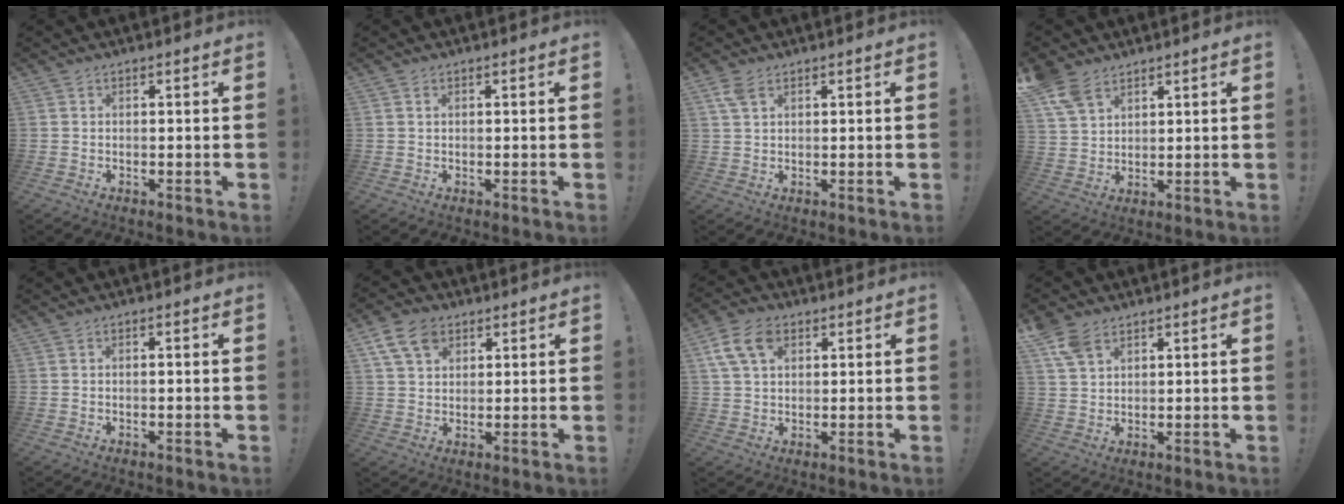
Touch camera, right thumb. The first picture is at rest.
{"total": 0.6, "force": [0.2, 0.4, 0.4], "torque": [-0.008, 0.002, 0.005]}
{"total": 4.1, "force": [2.4, 2.2, 2.6], "torque": [-0.053, -0.004, 0.047]}
{"total": 8.5, "force": [5.9, 5.0, 3.5], "torque": [-0.070, -0.026, 0.119]}
{"total": 0.6, "force": [-0.4, -0.2, 0.4], "torque": [-0.011, 0.000, -0.008]}
{"total": 9.7, "force": [4.9, 6.8, 4.9], "torque": [-0.091, -0.008, 0.099]}
{"total": 10.1, "force": [4.0, 6.6, 6.5], "torque": [-0.125, 0.003, 0.080]}
{"total": 7.1, "force": [4.4, 4.3, 3.5], "torque": [-0.063, -0.012, 0.087]}